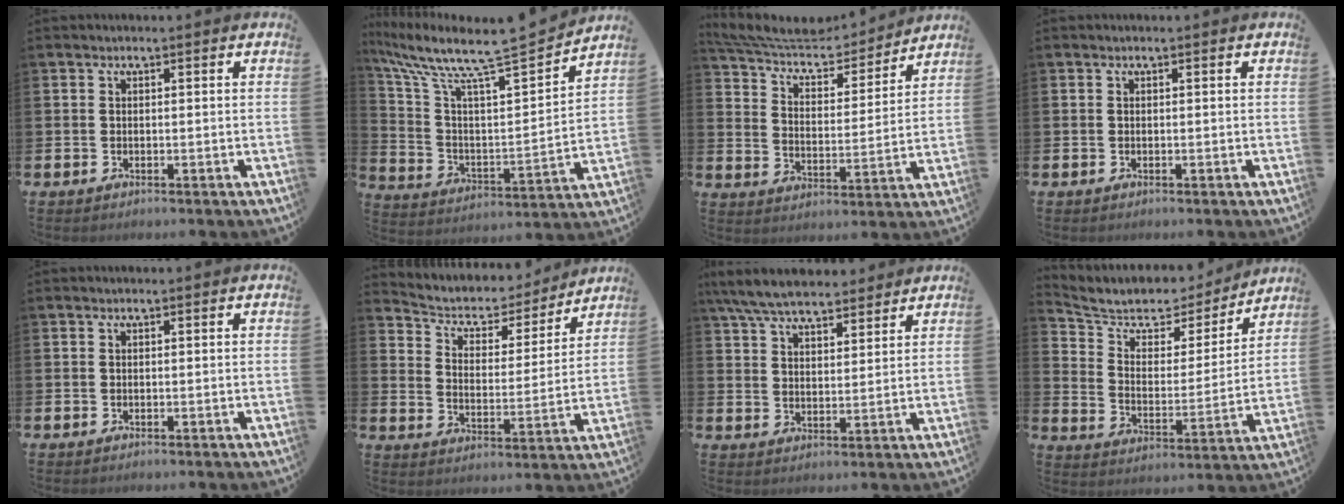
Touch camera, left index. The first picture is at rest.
{"total": 9.4, "force": [8.4, 1.3, 4.1], "torque": [-0.122, -0.063, 0.135]}
{"total": 7.9, "force": [7.4, 2.1, 2.1], "torque": [-0.072, -0.055, 0.125]}
{"total": 0.0}
{"total": 0.0}
{"total": 4.8, "force": [4.2, 2.3, 0.9], "torque": [-0.047, -0.033, 0.063]}
{"total": 7.4, "force": [6.9, 1.8, 2.1], "torque": [-0.069, -0.022, 0.128]}
{"total": 6.0, "force": [5.2, 2.8, 1.2], "torque": [-0.061, -0.039, 0.083]}